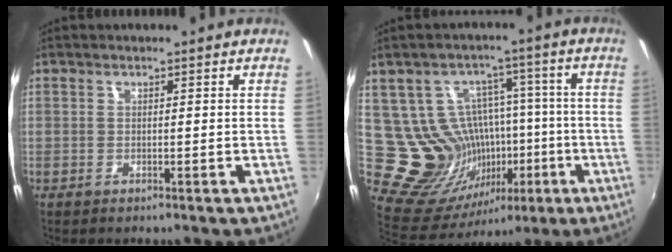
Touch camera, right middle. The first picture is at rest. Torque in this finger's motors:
{"motor_torque": [0.12, -0.14, -0.11, -0.08]}